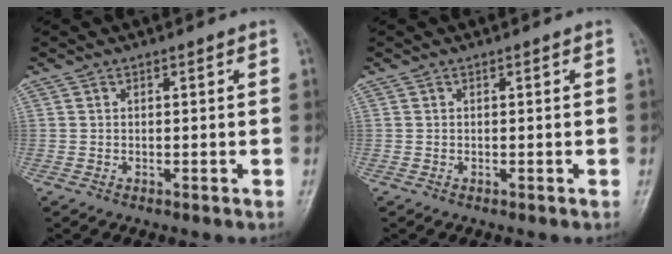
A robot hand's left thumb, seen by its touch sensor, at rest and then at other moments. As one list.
[{"total": 0.0}]